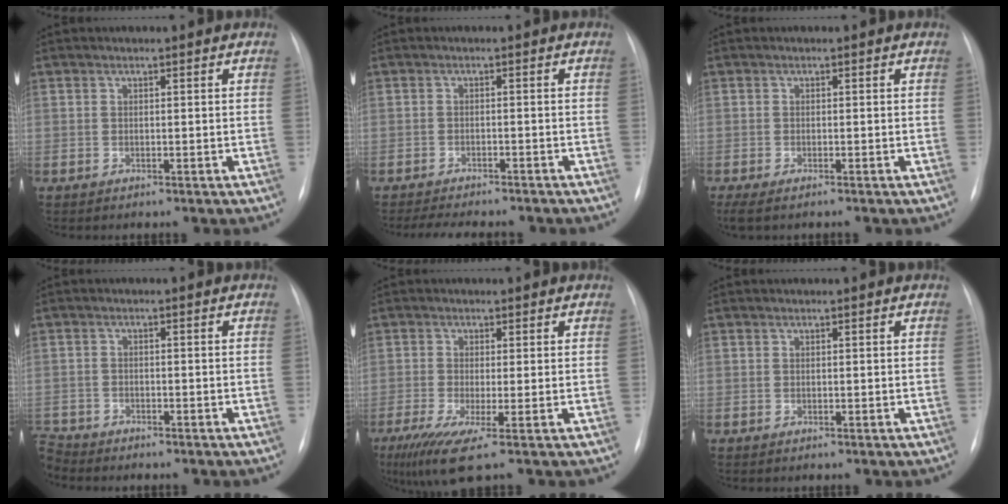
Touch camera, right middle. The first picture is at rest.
{"total": 8.8, "force": [-7.9, 1.8, 3.4], "torque": [-0.051, -0.006, -0.106]}
{"total": 3.1, "force": [-2.4, 0.5, 1.8], "torque": [-0.027, -0.009, -0.036]}
{"total": 4.0, "force": [-3.8, 1.2, 0.1], "torque": [0.001, -0.007, -0.069]}
{"total": 6.2, "force": [-3.3, 0.3, 5.2], "torque": [-0.096, -0.021, -0.060]}
{"total": 0.0}